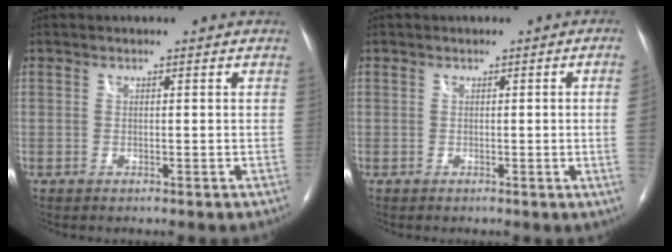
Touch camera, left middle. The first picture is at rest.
{"total": 2.9, "force": [-0.2, -1.2, 2.6], "torque": [-0.033, -0.004, -0.001]}